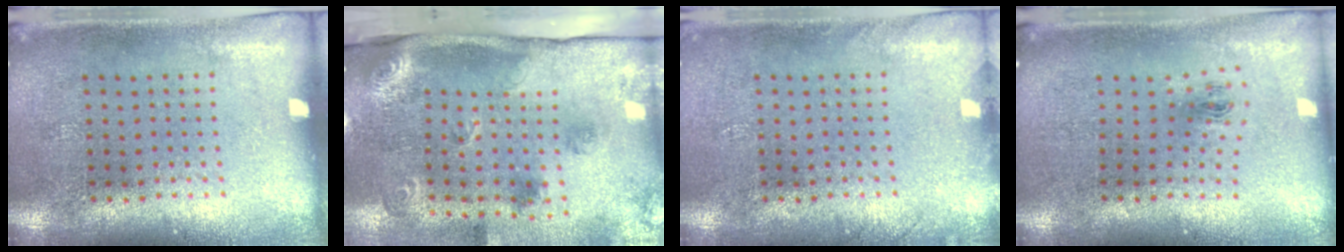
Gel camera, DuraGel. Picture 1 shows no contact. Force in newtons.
{"total": 2.7, "press": 1.9, "slide": 1.8}
{"total": 0.9, "press": 0.8, "slide": 0.2}
{"total": 1.0, "press": 0.4, "slide": 0.9}